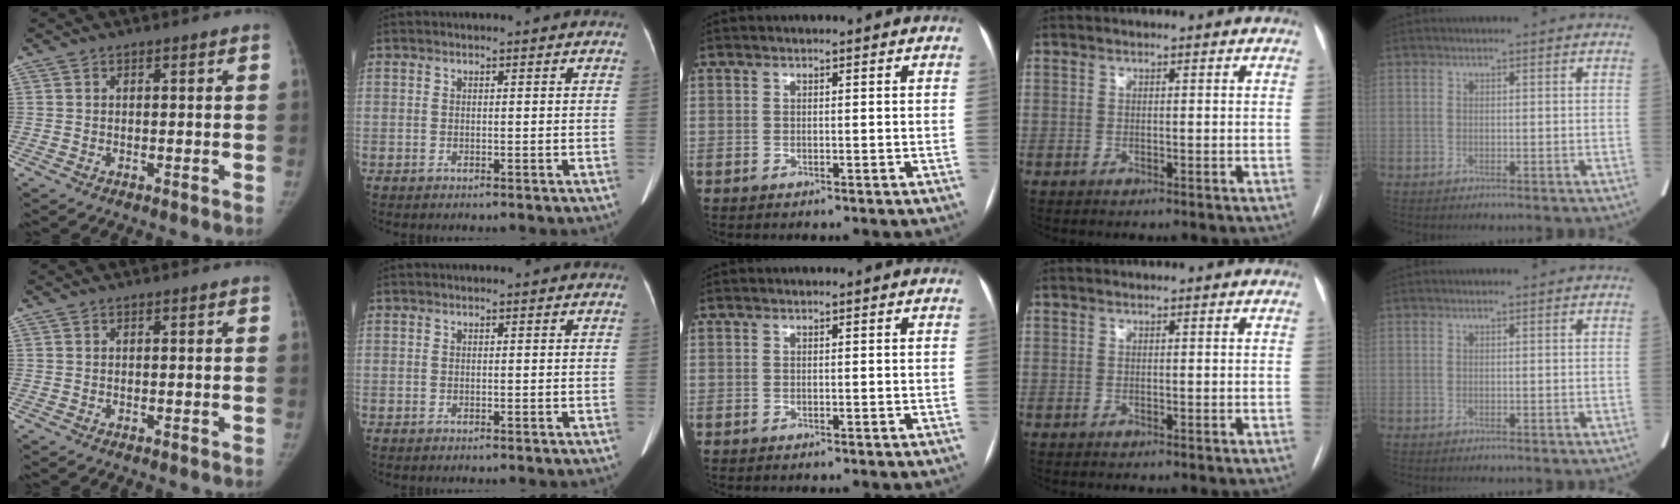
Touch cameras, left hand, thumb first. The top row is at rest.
{}